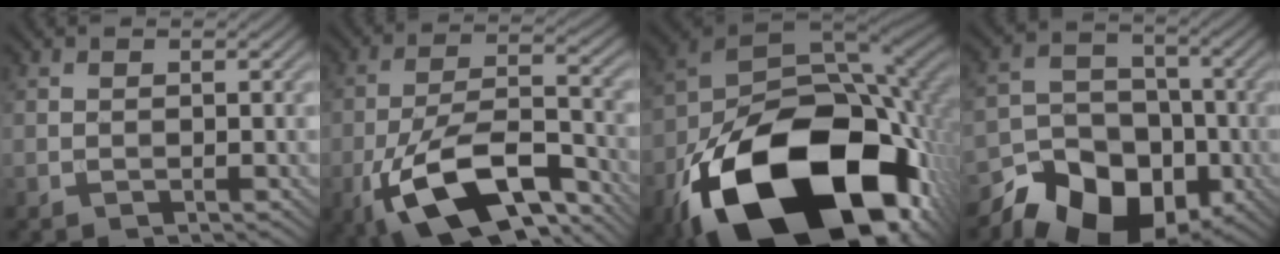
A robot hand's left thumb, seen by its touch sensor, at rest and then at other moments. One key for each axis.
{"total": 15.7, "fx": -8.8, "fy": 6.3, "fz": 11.5, "tx": -0.232, "ty": -0.020, "tz": -0.164}
{"total": 22.6, "fx": -10.7, "fy": 13.0, "fz": 15.2, "tx": -0.309, "ty": -0.067, "tz": -0.142}
{"total": 13.5, "fx": -8.4, "fy": 8.8, "fz": 5.9, "tx": -0.107, "ty": -0.019, "tz": -0.150}